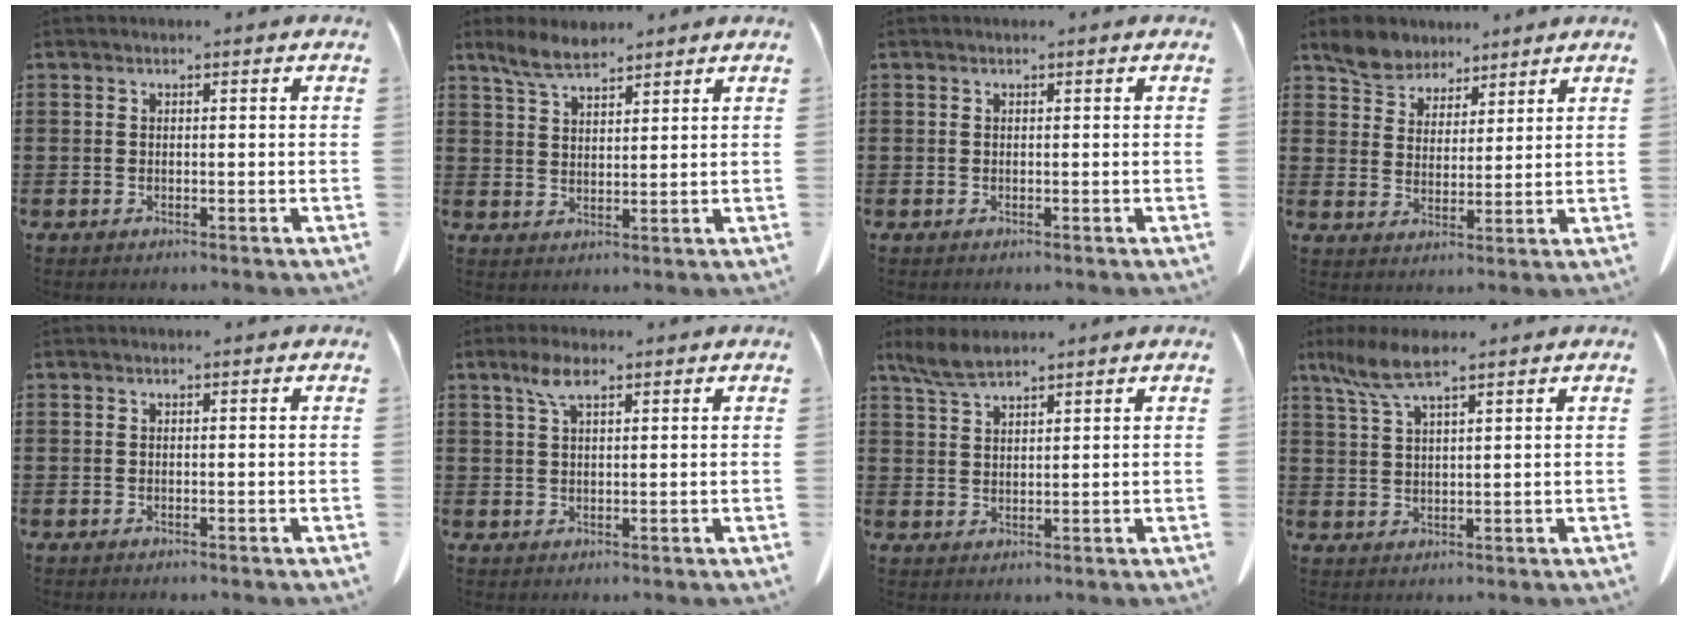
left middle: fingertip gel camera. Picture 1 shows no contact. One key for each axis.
{"total": 4.7, "fx": 3.8, "fy": 1.3, "fz": 2.4, "tx": -0.058, "ty": -0.006, "tz": 0.072}
{"total": 0.0}
{"total": 5.5, "fx": 4.9, "fy": 2.5, "fz": 0.4, "tx": -0.035, "ty": -0.011, "tz": 0.092}
{"total": 0.0}
{"total": 4.1, "fx": 2.2, "fy": 1.3, "fz": 3.2, "tx": -0.071, "ty": 0.005, "tz": 0.040}
{"total": 4.1, "fx": 3.3, "fy": 0.8, "fz": 2.3, "tx": -0.054, "ty": -0.004, "tz": 0.063}
{"total": 6.1, "fx": 4.0, "fy": 1.1, "fz": 4.4, "tx": -0.103, "ty": -0.006, "tz": 0.072}